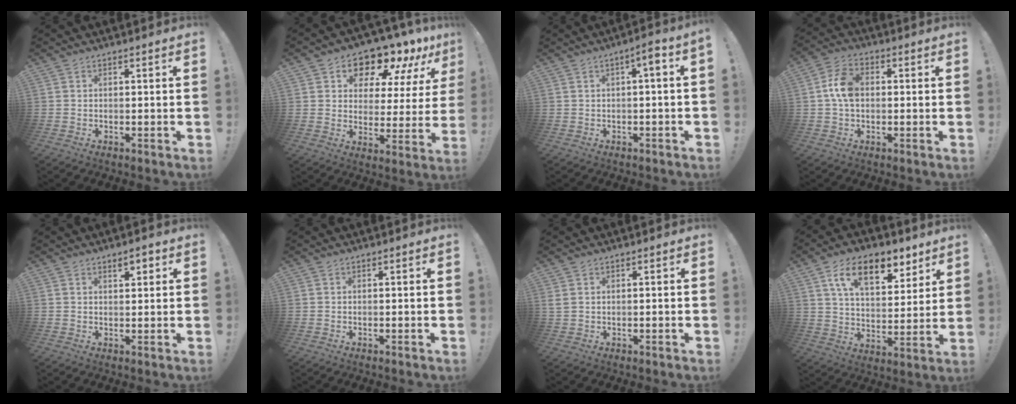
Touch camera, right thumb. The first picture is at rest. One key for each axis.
{"total": 13.5, "fx": 11.1, "fy": 5.9, "fz": 4.9, "tx": -0.081, "ty": -0.092, "tz": 0.194}
{"total": 3.8, "fx": -0.3, "fy": 0.0, "fz": 3.8, "tx": -0.061, "ty": -0.001, "tz": -0.010}
{"total": 8.6, "fx": 0.5, "fy": 5.8, "fz": 6.3, "tx": -0.110, "ty": 0.013, "tz": 0.011}
{"total": 3.1, "fx": 1.9, "fy": 1.1, "fz": 2.2, "tx": -0.024, "ty": -0.009, "tz": 0.027}
{"total": 0.0}
{"total": 1.1, "fx": 0.4, "fy": 0.5, "fz": 0.9, "tx": -0.027, "ty": 0.003, "tz": 0.010}
{"total": 15.7, "fx": 8.9, "fy": 8.2, "fz": 10.0, "tx": -0.153, "ty": -0.034, "tz": 0.155}